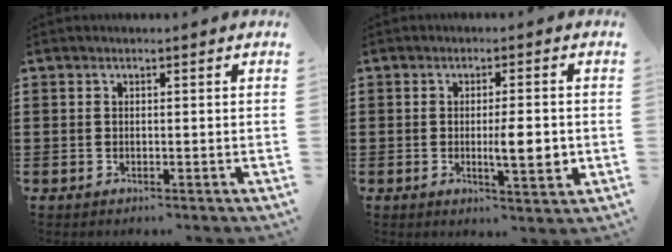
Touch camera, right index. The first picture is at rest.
{"total": 5.7, "force": [-0.6, 1.0, 5.6], "torque": [-0.086, -0.005, -0.012]}